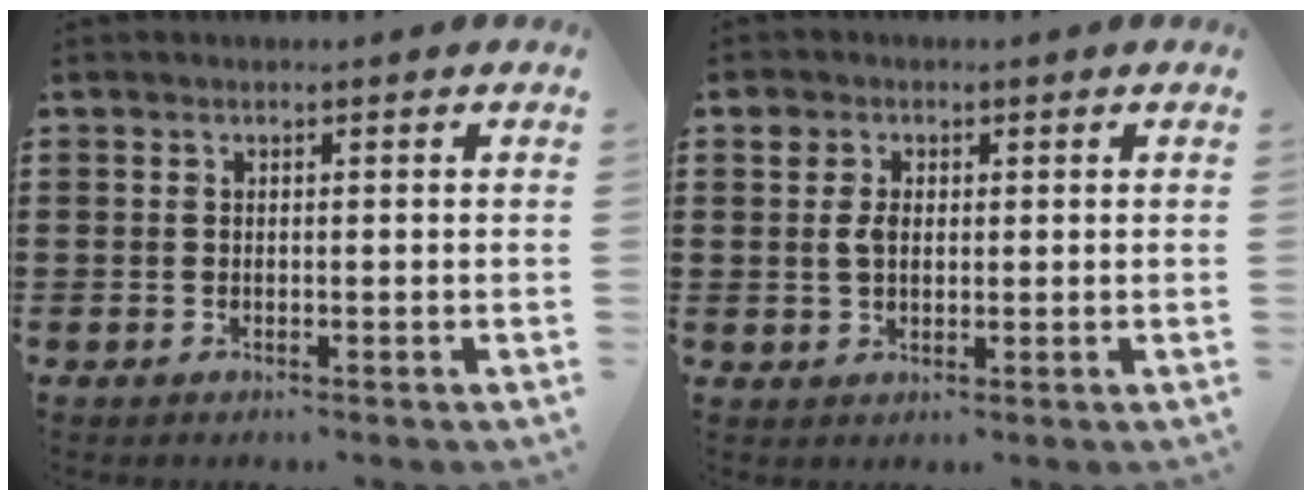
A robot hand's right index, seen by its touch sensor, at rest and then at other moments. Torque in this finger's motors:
{"motor_torque": [0.05, 0.04, 0.26, 0.06]}